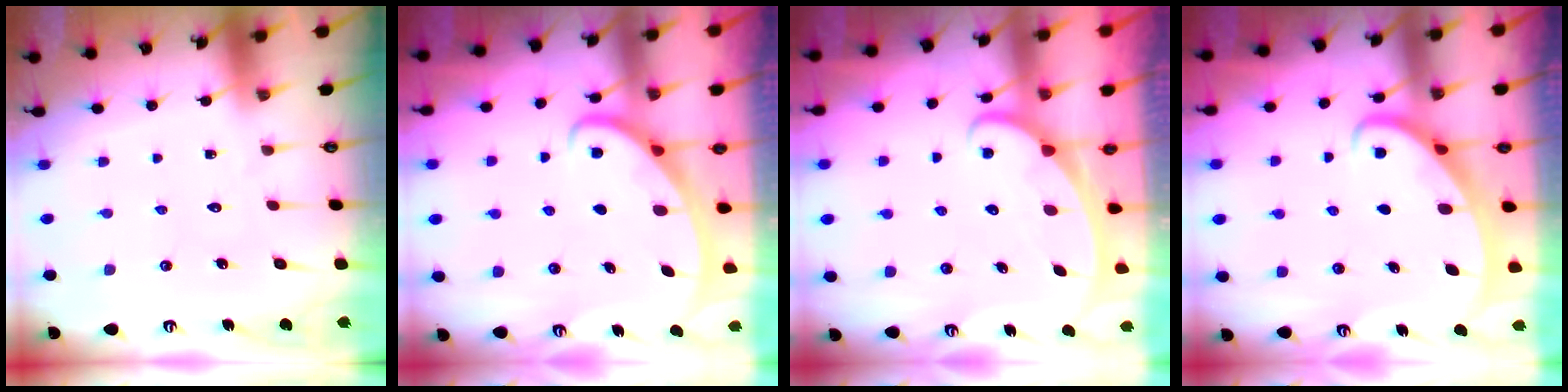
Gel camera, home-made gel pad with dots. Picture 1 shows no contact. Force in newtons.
{"total": 3.0, "press": 3.0, "slide": 0.3}
{"total": 2.3, "press": 2.3, "slide": 0.4}
{"total": 2.7, "press": 2.7, "slide": 0.4}